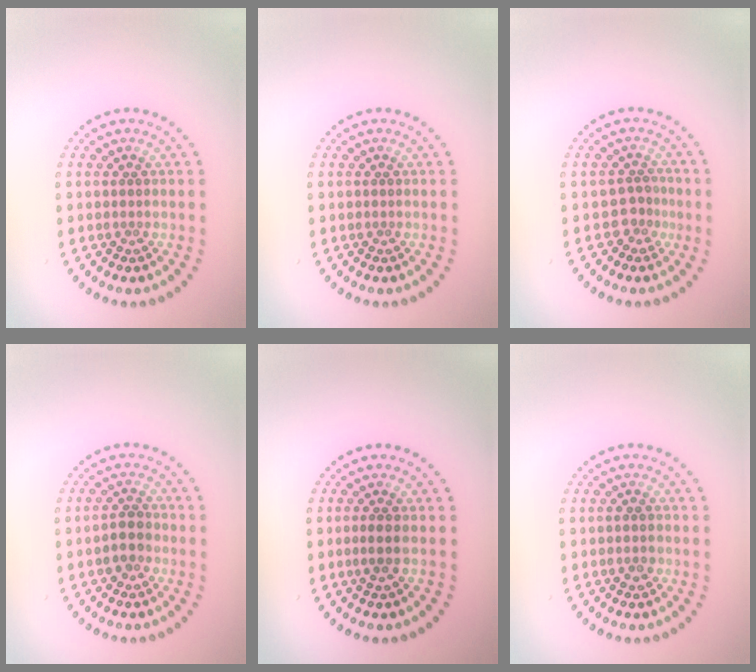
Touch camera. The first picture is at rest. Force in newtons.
{"total": 0.0}
{"total": 1.9, "press": 1.3, "slide": 1.4}
{"total": 1.8, "press": 1.7, "slide": 0.6}
{"total": 1.4, "press": 1.1, "slide": 0.8}
{"total": 1.1, "press": 1.0, "slide": 0.4}